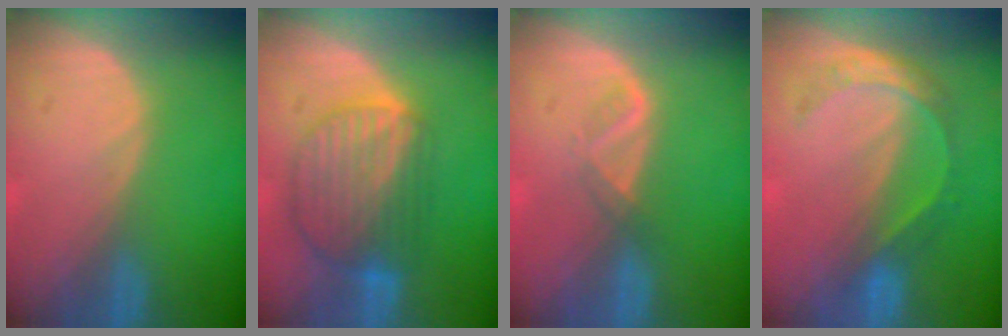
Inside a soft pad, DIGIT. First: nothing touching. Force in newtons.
{"total": 8.8, "press": 7.7, "slide": 4.2}
{"total": 1.9, "press": 1.8, "slide": 0.7}
{"total": 5.7, "press": 4.9, "slide": 2.9}